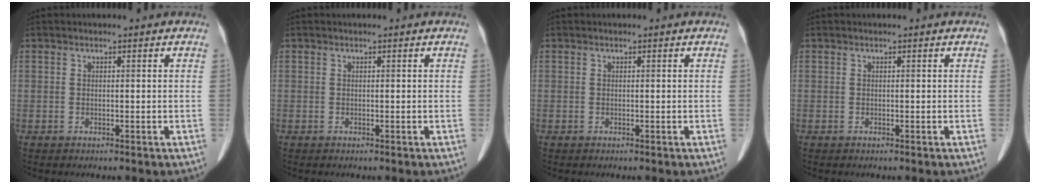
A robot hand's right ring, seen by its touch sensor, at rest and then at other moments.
{"total": 0.0}
{"total": 0.0}
{"total": 0.0}